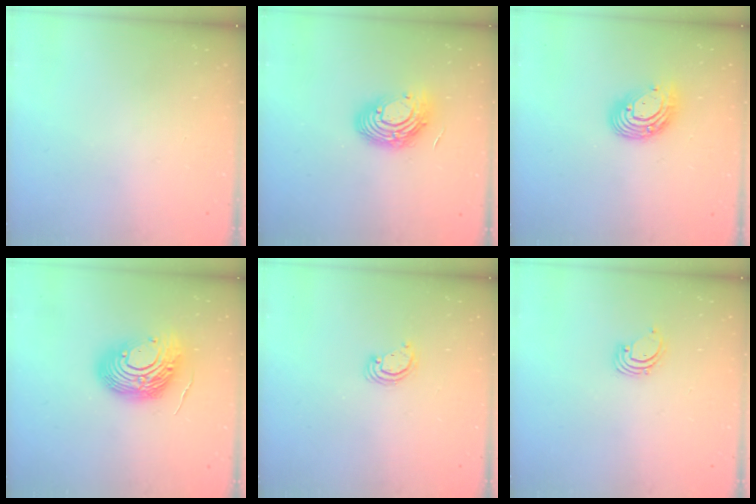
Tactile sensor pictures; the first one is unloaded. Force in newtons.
{"total": 12.0, "press": 12.0, "slide": 1.1}
{"total": 11.1, "press": 11.0, "slide": 1.1}
{"total": 14.6, "press": 14.6, "slide": 1.4}
{"total": 2.5, "press": 2.5, "slide": 0.2}
{"total": 1.4, "press": 1.4, "slide": 0.1}